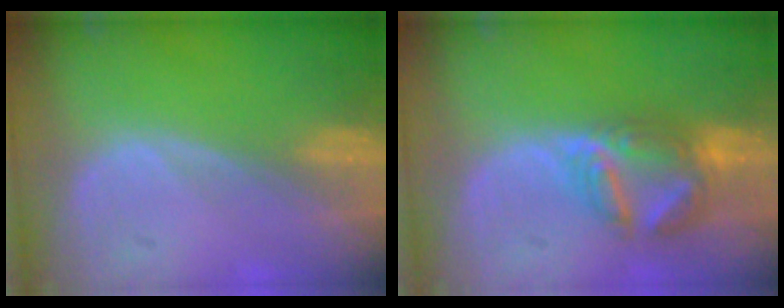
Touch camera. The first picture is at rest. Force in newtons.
{"total": 6.8, "press": 6.6, "slide": 1.7}